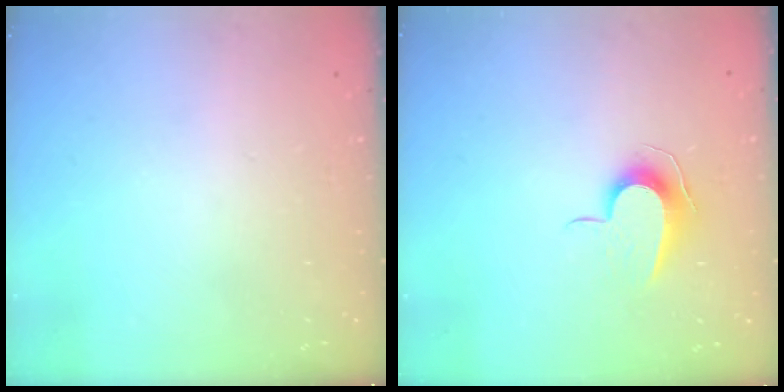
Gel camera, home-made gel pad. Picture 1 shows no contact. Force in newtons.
{"total": 8.9, "press": 8.8, "slide": 0.5}